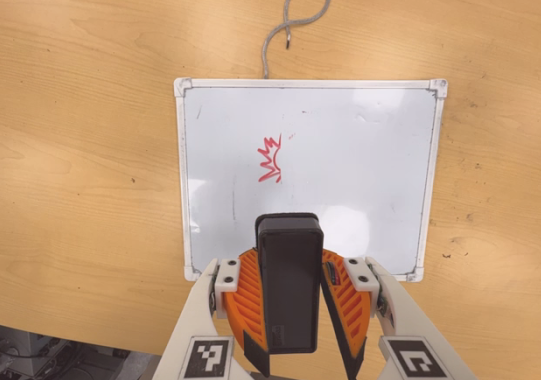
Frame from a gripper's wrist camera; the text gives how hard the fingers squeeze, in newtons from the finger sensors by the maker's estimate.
{"total": 8.5, "left": 8.5, "right": 8.5}